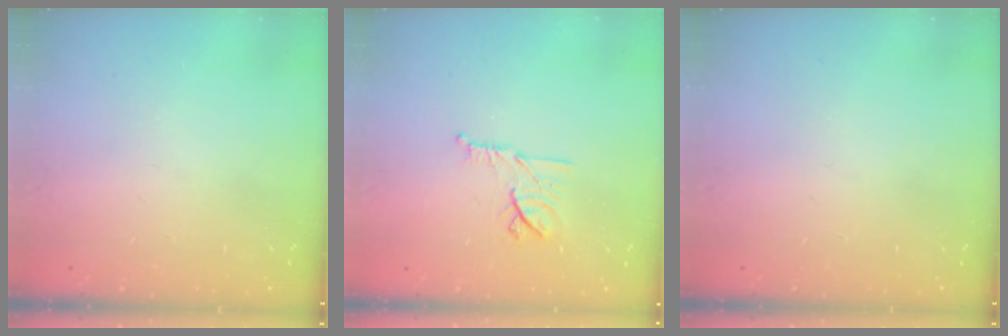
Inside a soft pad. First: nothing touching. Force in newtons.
{"total": 9.7, "press": 9.7, "slide": 0.6}
{"total": 0.0}